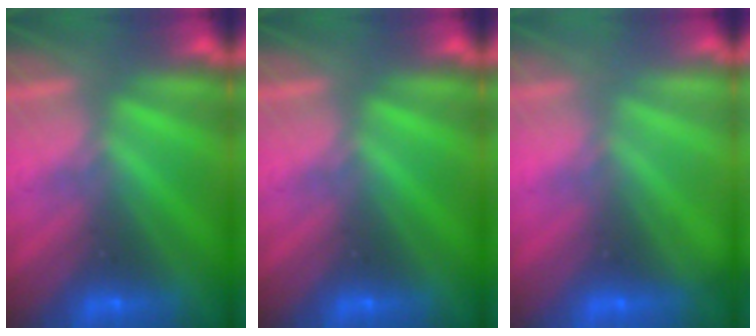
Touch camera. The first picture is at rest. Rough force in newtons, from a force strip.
{"total": 0.0}
{"total": 2.1}